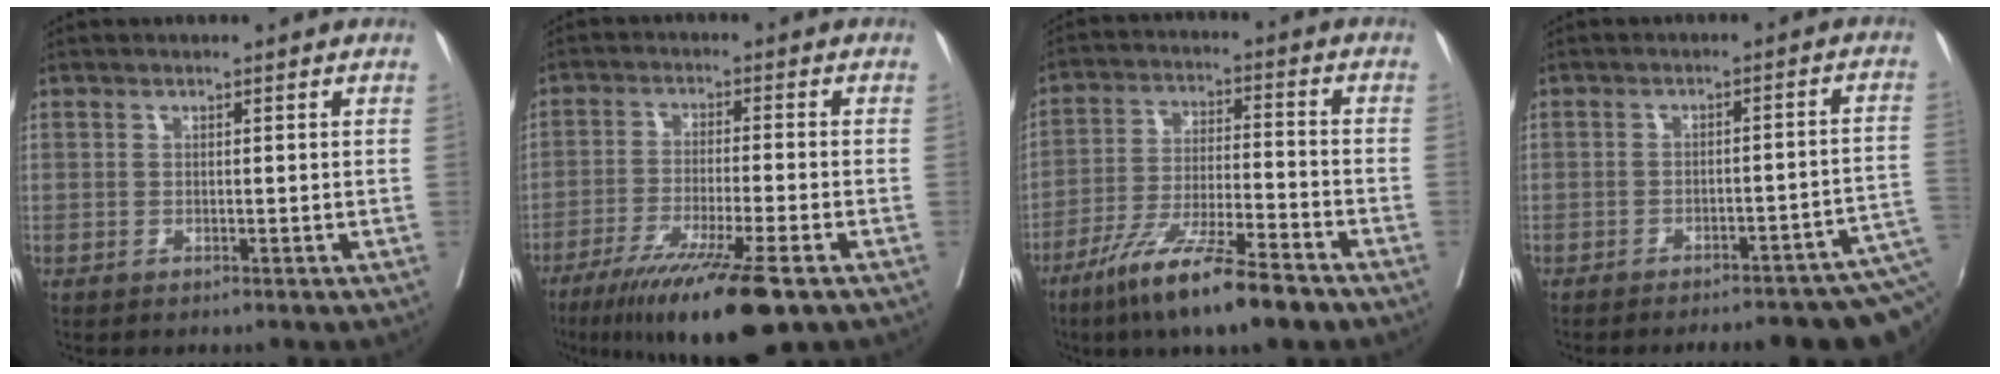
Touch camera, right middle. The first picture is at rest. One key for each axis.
{"total": 14.2, "fx": -9.2, "fy": 0.3, "fz": 10.8, "tx": -0.172, "ty": -0.042, "tz": -0.151}
{"total": 13.5, "fx": -9.4, "fy": 1.0, "fz": 9.6, "tx": -0.175, "ty": -0.035, "tz": -0.169}
{"total": 15.8, "fx": -11.9, "fy": 3.5, "fz": 9.9, "tx": -0.076, "ty": 0.022, "tz": -0.134}